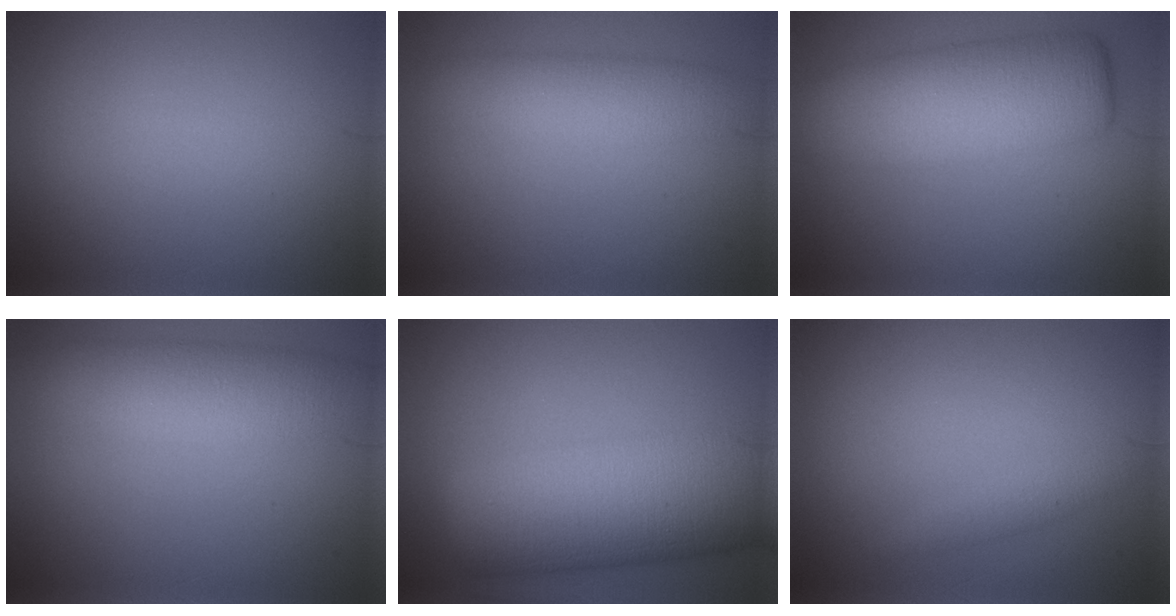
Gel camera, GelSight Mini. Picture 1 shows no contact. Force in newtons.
{"total": 4.4, "press": 4.4, "slide": 0.1}
{"total": 9.2, "press": 9.2, "slide": 0.4}
{"total": 5.6, "press": 5.5, "slide": 0.7}
{"total": 11.9, "press": 11.9, "slide": 0.3}
{"total": 1.1, "press": 1.1, "slide": 0.1}